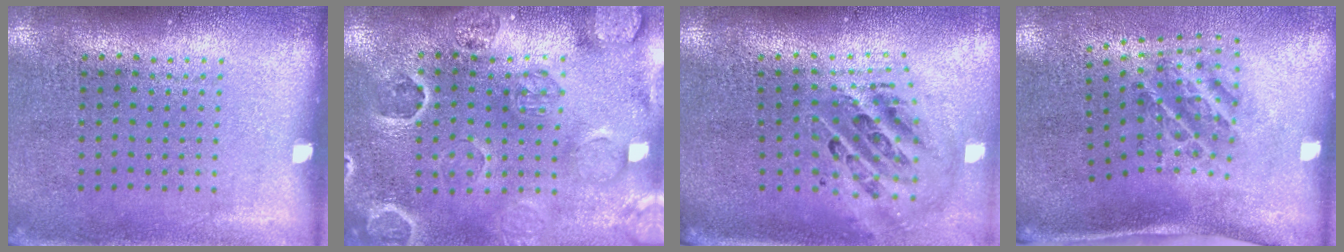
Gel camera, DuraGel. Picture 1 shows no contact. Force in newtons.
{"total": 2.8, "press": 2.7, "slide": 0.8}
{"total": 1.6, "press": 1.4, "slide": 0.8}
{"total": 1.5, "press": 1.2, "slide": 0.9}